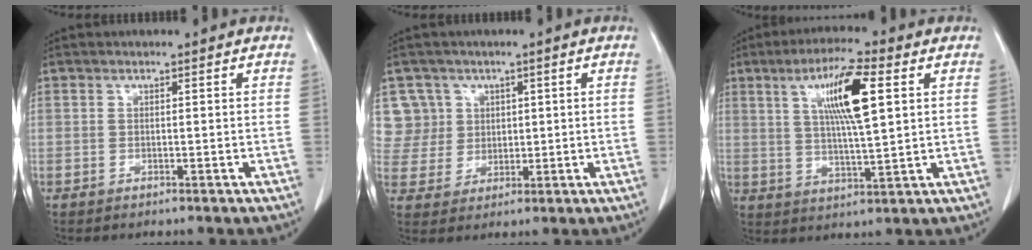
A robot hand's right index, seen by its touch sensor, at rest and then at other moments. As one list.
[{"total": 6.9, "force": [2.8, 6.3, -0.4], "torque": [0.020, 0.018, 0.066]}, {"total": 10.9, "force": [3.5, 1.3, 10.2], "torque": [-0.183, 0.007, 0.062]}]